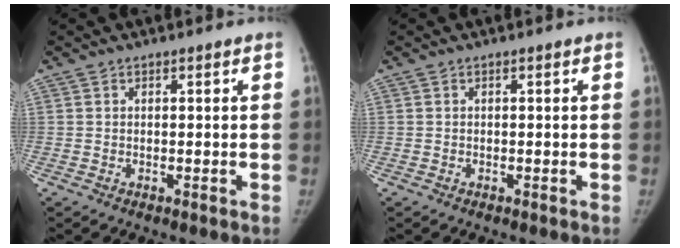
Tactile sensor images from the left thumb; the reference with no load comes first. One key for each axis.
{"total": 0.0}